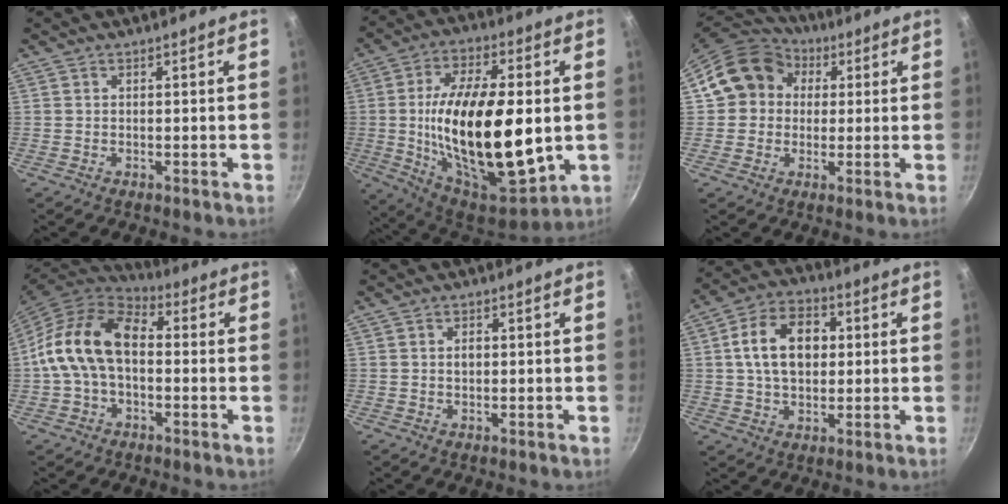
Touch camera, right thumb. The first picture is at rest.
{"total": 28.4, "force": [-0.7, 13.0, 25.2], "torque": [-0.434, -0.009, -0.003]}
{"total": 13.3, "force": [2.7, 11.7, 5.8], "torque": [-0.070, 0.028, 0.029]}
{"total": 15.1, "force": [-0.1, 9.9, 11.5], "torque": [-0.192, 0.038, -0.019]}
{"total": 1.6, "force": [0.1, 1.1, 1.2], "torque": [-0.014, 0.003, 0.003]}
{"total": 13.1, "force": [2.0, 9.0, 9.3], "torque": [-0.129, 0.017, 0.024]}